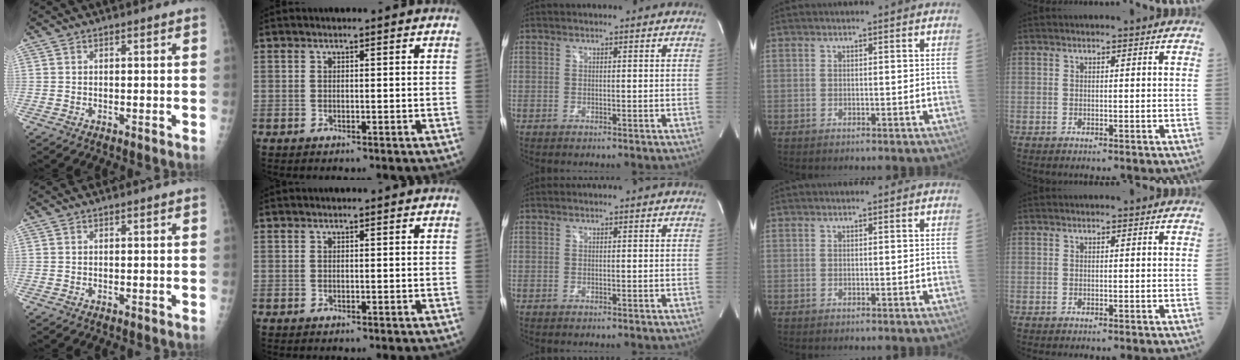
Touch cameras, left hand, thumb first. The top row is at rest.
{}